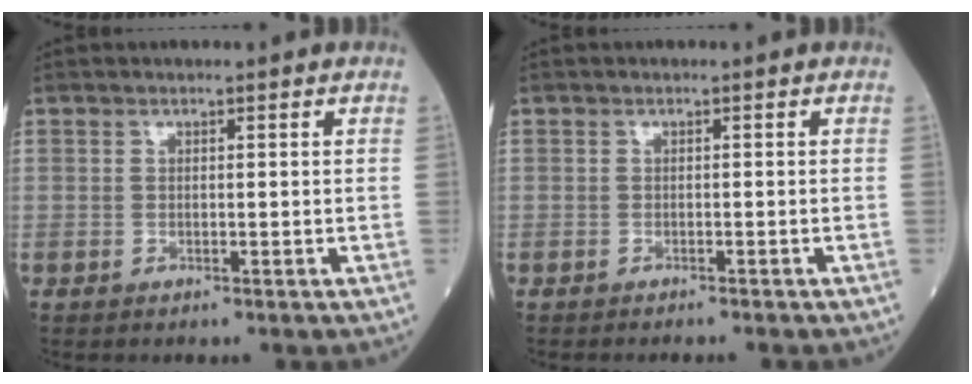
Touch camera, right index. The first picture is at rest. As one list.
[{"total": 2.2, "force": [-2.1, -0.1, 0.7], "torque": [-0.011, -0.001, -0.027]}]